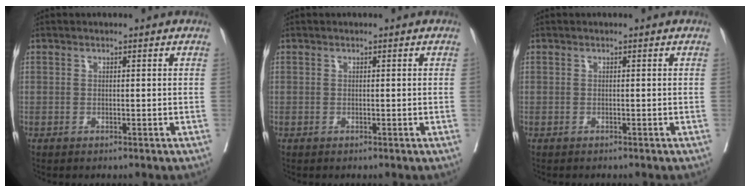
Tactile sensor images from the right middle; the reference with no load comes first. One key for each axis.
{"total": 0.0}
{"total": 0.7, "fx": -0.7, "fy": 0.2, "fz": 0.2, "tx": -0.006, "ty": -0.001, "tz": -0.010}